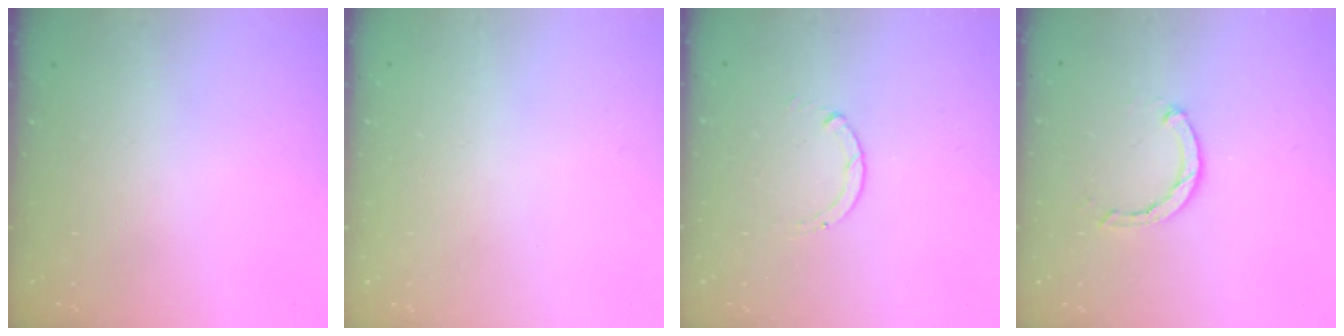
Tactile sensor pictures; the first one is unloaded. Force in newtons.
{"total": 2.6, "press": 2.6, "slide": 0.2}
{"total": 0.8, "press": 0.7, "slide": 0.1}
{"total": 2.4, "press": 2.3, "slide": 0.4}